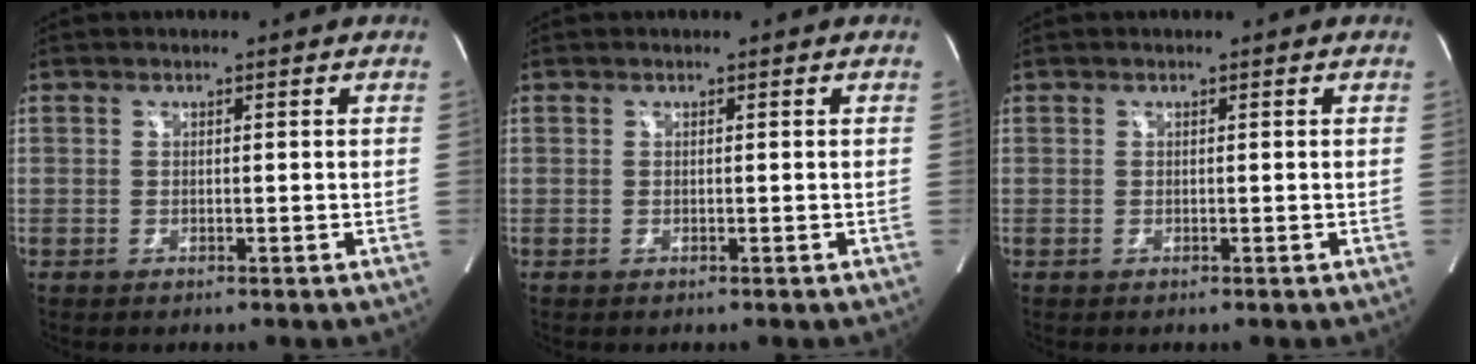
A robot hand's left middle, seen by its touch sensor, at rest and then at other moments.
{"total": 0.0}
{"total": 0.0}